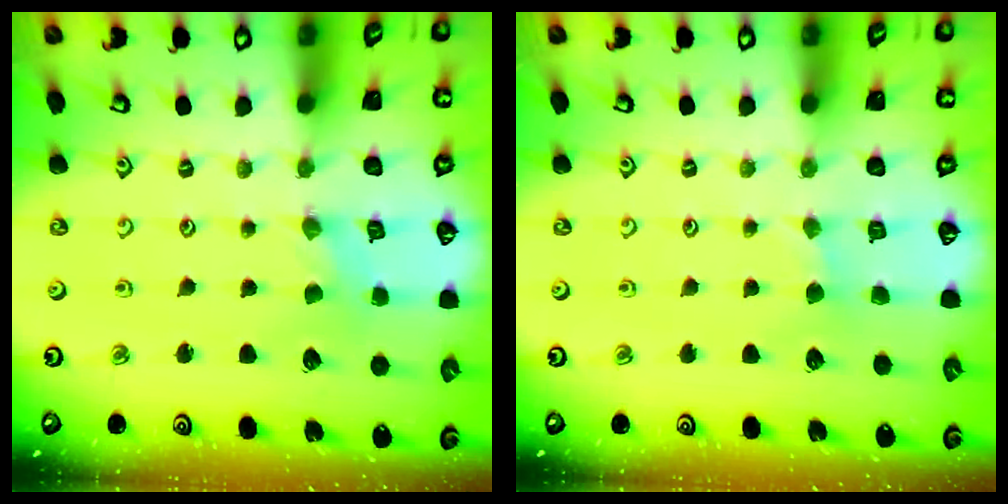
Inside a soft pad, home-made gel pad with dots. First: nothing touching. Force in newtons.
{"total": 1.1, "press": 1.1, "slide": 0.3}